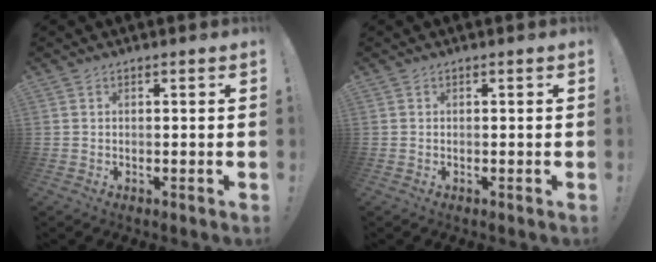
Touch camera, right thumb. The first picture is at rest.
{"total": 0.0}